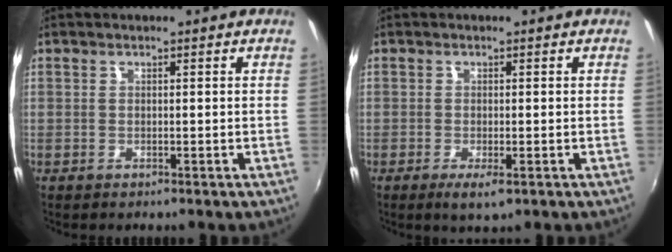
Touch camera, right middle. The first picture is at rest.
{"total": 2.8, "force": [-1.4, 0.7, 2.4], "torque": [-0.048, -0.012, -0.021]}